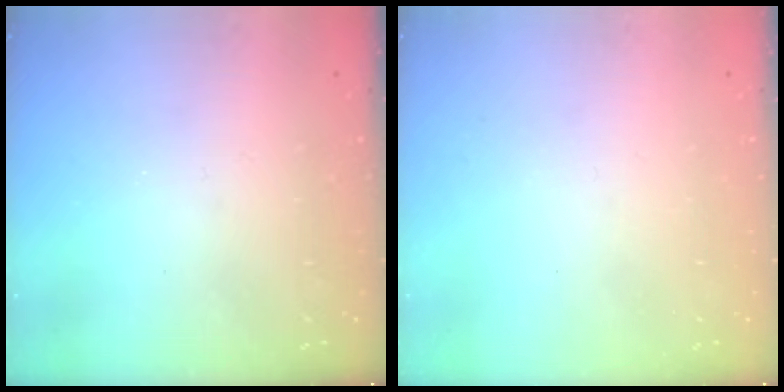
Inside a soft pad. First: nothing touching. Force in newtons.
{"total": 0.0}